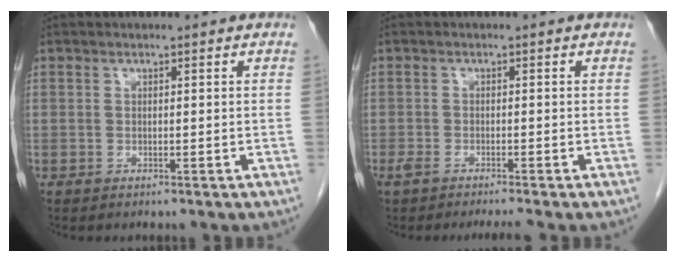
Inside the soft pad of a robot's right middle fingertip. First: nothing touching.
{"total": 3.8, "force": [-3.1, 0.2, 2.2], "torque": [-0.039, -0.003, -0.052]}